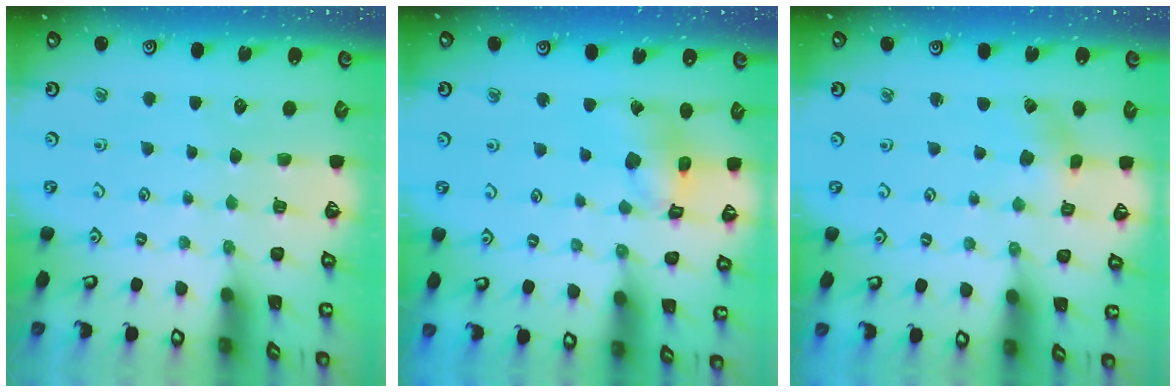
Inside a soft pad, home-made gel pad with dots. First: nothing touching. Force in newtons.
{"total": 11.9, "press": 11.8, "slide": 1.4}
{"total": 0.8, "press": 0.8, "slide": 0.2}